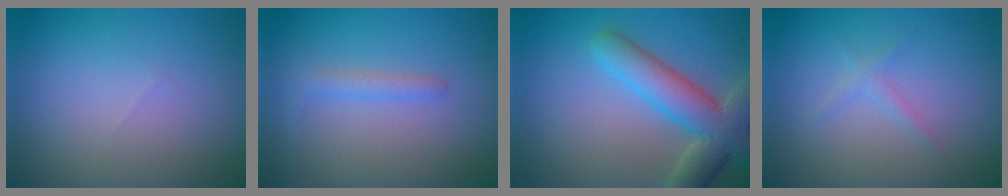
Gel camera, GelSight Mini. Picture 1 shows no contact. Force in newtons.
{"total": 1.6, "press": 1.6, "slide": 0.1}
{"total": 7.1, "press": 7.1, "slide": 0.5}
{"total": 1.1, "press": 1.1, "slide": 0.0}